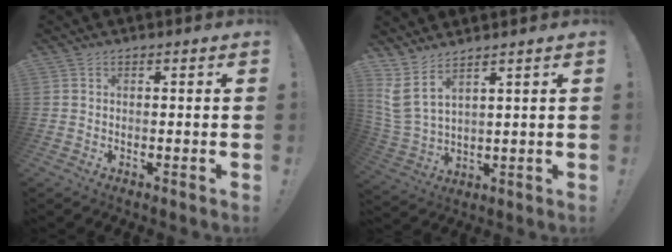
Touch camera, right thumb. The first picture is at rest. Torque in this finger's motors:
{"motor_torque": [-0.03, 0.33, 0.07, 0.18, 0.05]}